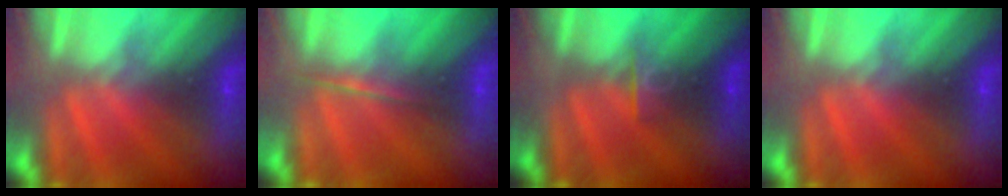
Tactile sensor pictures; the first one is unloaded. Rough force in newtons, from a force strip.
{"total": 1.7}
{"total": 2.6}
{"total": 0.0}